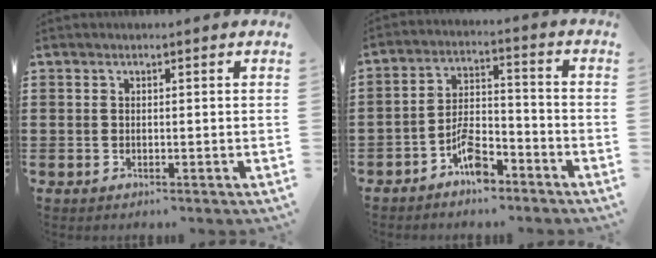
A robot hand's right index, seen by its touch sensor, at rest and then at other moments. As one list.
[{"total": 6.2, "force": [-4.4, 2.4, 3.6], "torque": [-0.071, 0.013, -0.082]}]